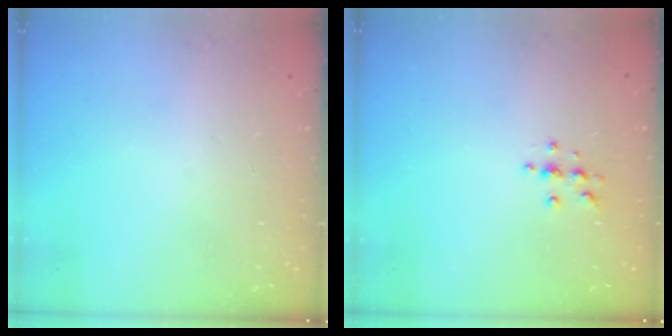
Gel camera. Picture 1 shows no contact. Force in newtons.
{"total": 4.7, "press": 4.6, "slide": 0.5}